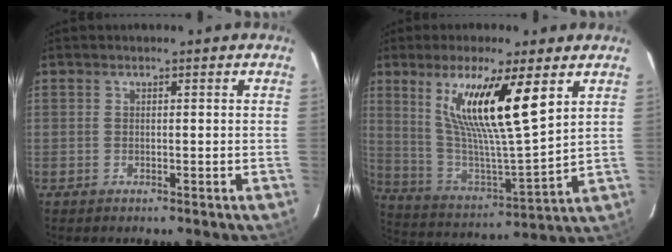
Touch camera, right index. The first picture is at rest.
{"total": 17.7, "force": [8.2, 2.2, 15.5], "torque": [-0.271, -0.008, 0.162]}